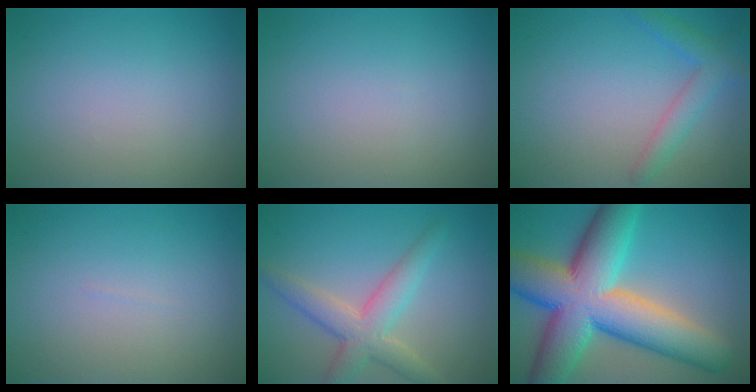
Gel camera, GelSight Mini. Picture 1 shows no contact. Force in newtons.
{"total": 0.0}
{"total": 2.7, "press": 2.7, "slide": 0.2}
{"total": 0.0}
{"total": 4.5, "press": 4.5, "slide": 0.4}
{"total": 15.0, "press": 14.9, "slide": 0.5}